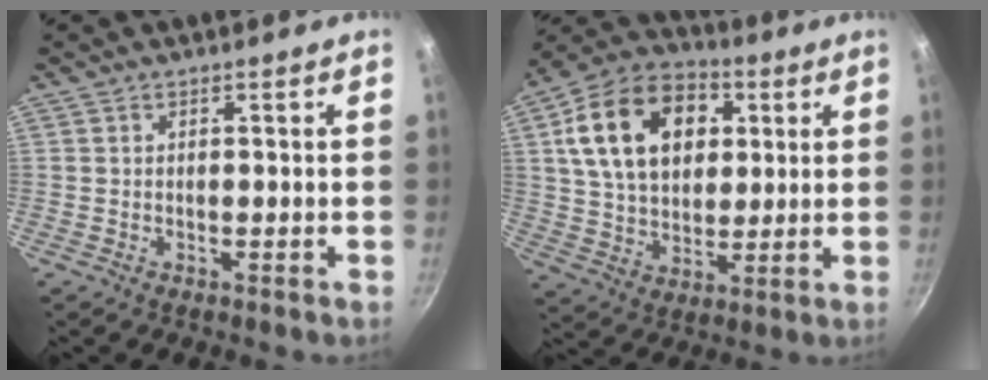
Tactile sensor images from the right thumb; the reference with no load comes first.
{"total": 20.2, "force": [5.5, 14.0, 13.5], "torque": [-0.207, 0.010, 0.085]}